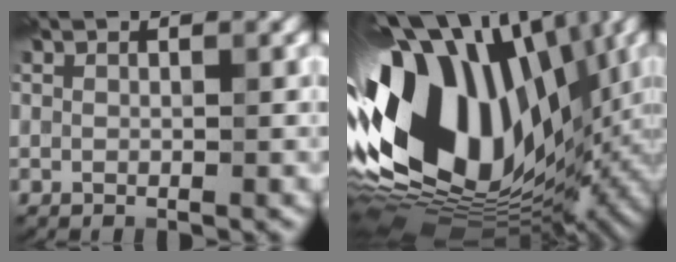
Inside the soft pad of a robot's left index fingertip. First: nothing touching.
{"total": 18.3, "force": [0.4, 11.1, 14.5], "torque": [-0.288, 0.002, -0.001]}